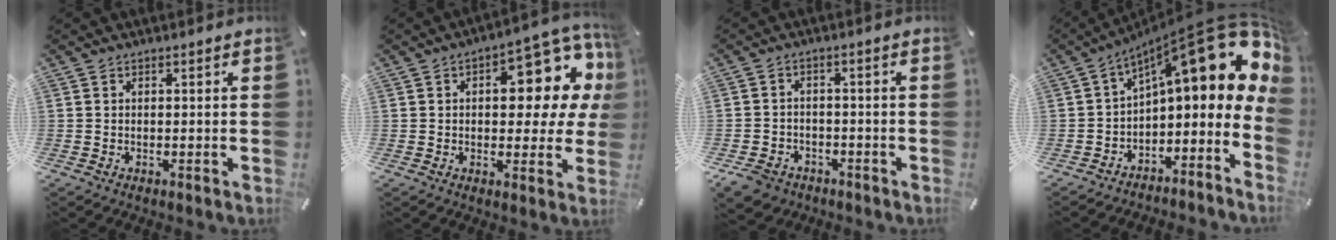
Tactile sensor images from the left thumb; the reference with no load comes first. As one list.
[{"total": 15.2, "force": [6.0, 7.2, 11.9], "torque": [-0.139, -0.054, 0.093]}, {"total": 5.3, "force": [-3.4, 3.8, 1.4], "torque": [-0.037, 0.016, -0.067]}, {"total": 21.6, "force": [10.6, 9.0, 16.5], "torque": [-0.203, -0.080, 0.175]}]